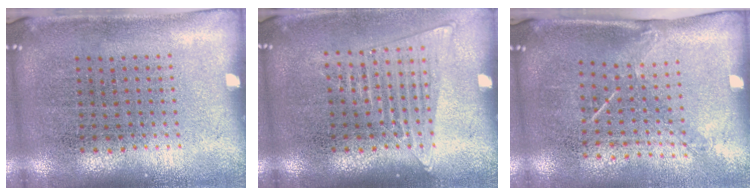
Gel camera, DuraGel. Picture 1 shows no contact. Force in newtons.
{"total": 1.3, "press": 1.2, "slide": 0.5}
{"total": 1.4, "press": 1.0, "slide": 1.1}